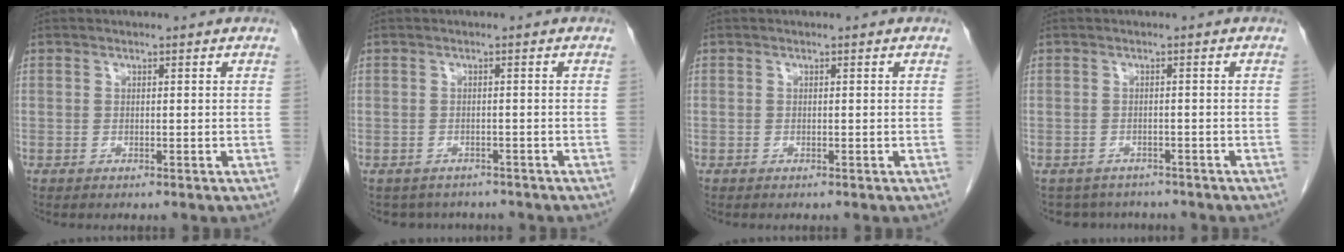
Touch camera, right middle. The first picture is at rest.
{"total": 5.0, "force": [-4.3, 2.3, 0.3], "torque": [0.000, 0.002, -0.052]}
{"total": 0.0}
{"total": 5.6, "force": [-5.0, 2.6, 0.4], "torque": [-0.002, 0.004, -0.063]}